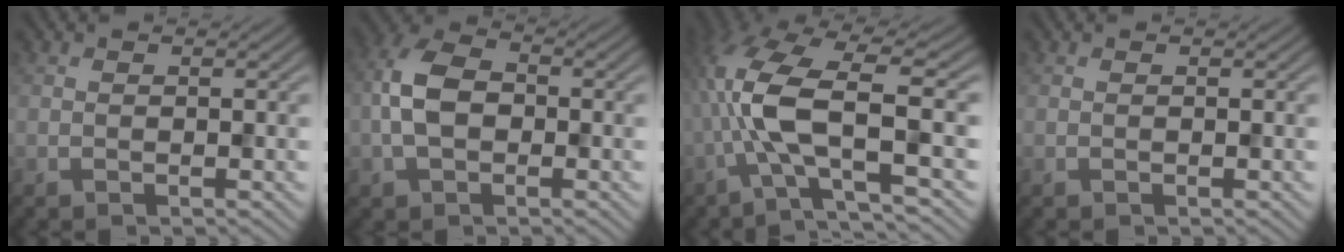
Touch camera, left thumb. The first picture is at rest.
{"total": 6.4, "force": [-0.7, 4.1, 4.8], "torque": [-0.111, 0.011, -0.025]}
{"total": 11.0, "force": [-1.2, 3.4, 10.4], "torque": [-0.233, 0.009, -0.031]}
{"total": 0.0}